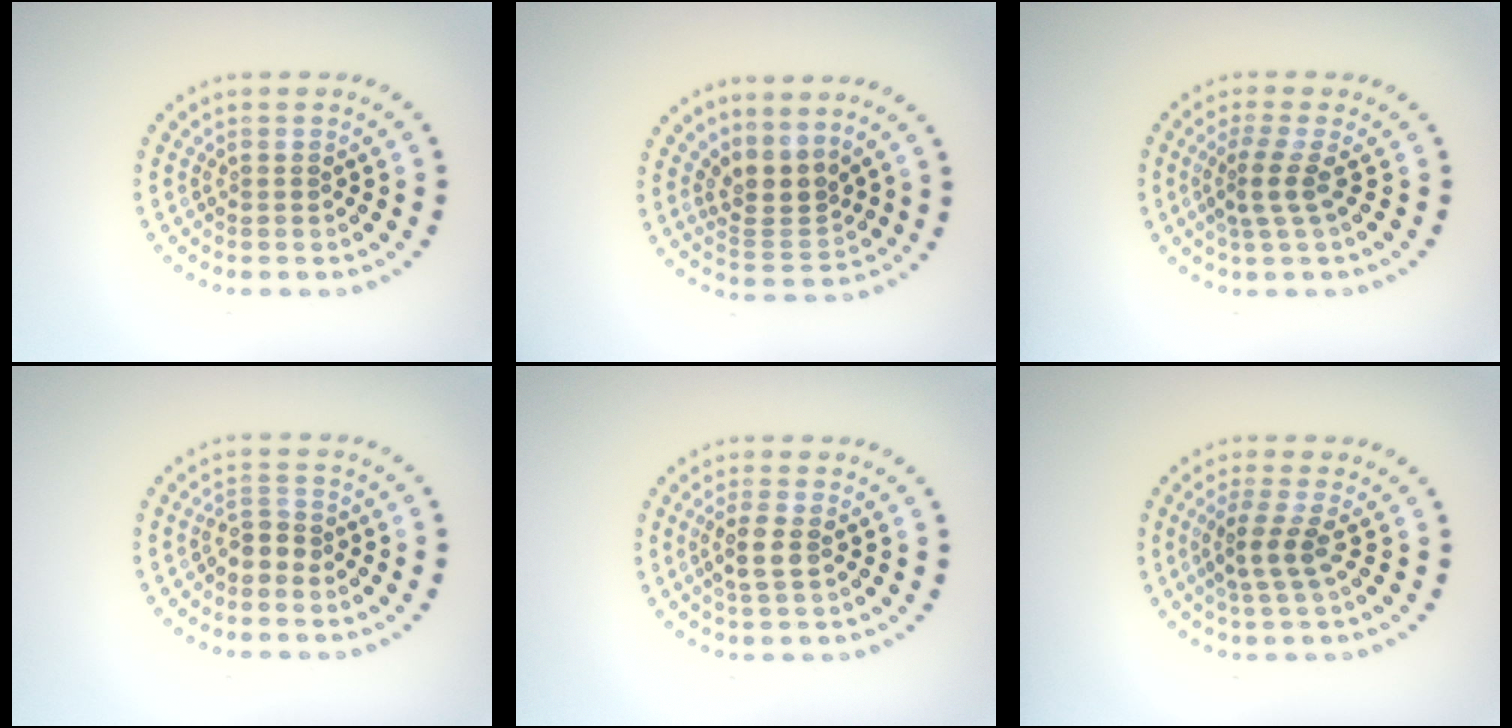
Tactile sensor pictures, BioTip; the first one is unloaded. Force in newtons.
{"total": 3.0, "press": 2.1, "slide": 2.1}
{"total": 2.4, "press": 1.7, "slide": 1.6}
{"total": 1.7, "press": 1.5, "slide": 0.9}
{"total": 2.2, "press": 2.0, "slide": 0.8}
{"total": 2.5, "press": 2.0, "slide": 1.5}